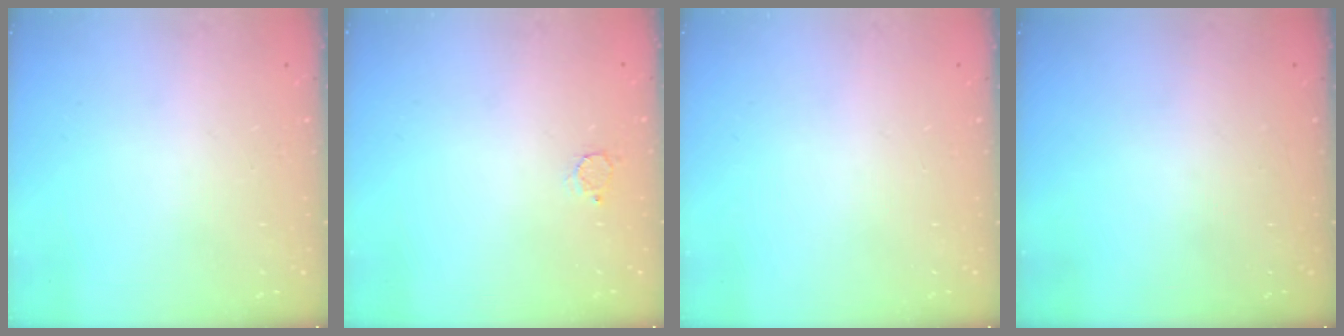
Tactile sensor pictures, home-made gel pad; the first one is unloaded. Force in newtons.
{"total": 2.3, "press": 2.3, "slide": 0.2}
{"total": 0.0}
{"total": 0.0}